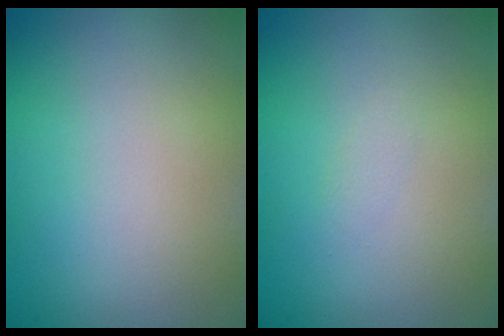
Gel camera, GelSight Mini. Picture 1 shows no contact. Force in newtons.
{"total": 0.6, "press": 0.6, "slide": 0.0}